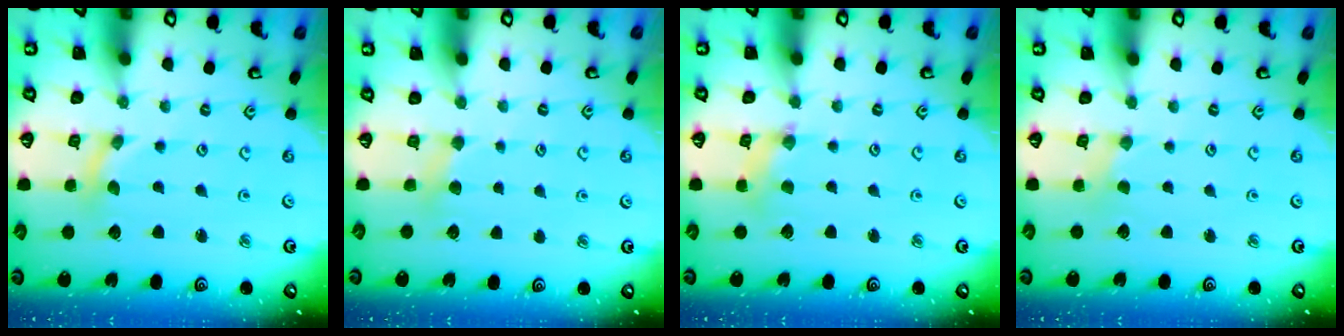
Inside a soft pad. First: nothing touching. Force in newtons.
{"total": 3.0, "press": 2.9, "slide": 0.5}
{"total": 2.4, "press": 2.4, "slide": 0.2}
{"total": 0.0}